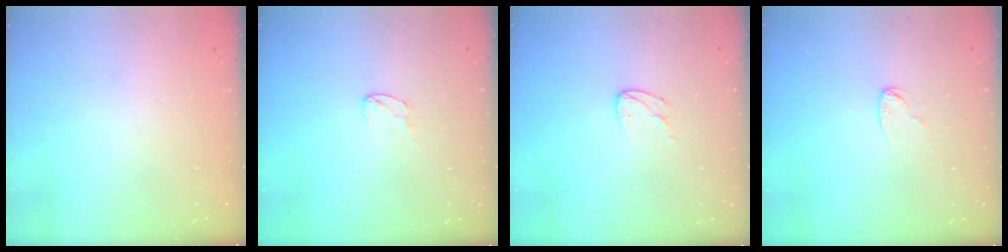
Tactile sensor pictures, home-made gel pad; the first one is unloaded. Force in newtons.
{"total": 4.0, "press": 4.0, "slide": 0.3}
{"total": 5.6, "press": 5.6, "slide": 0.7}
{"total": 2.4, "press": 2.4, "slide": 0.2}